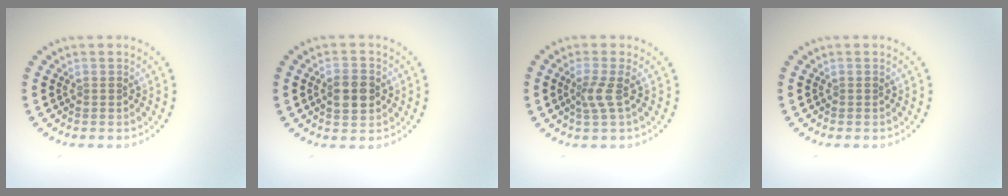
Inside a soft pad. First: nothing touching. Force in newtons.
{"total": 3.3, "press": 3.3, "slide": 0.2}
{"total": 2.0, "press": 1.4, "slide": 1.4}
{"total": 0.0}